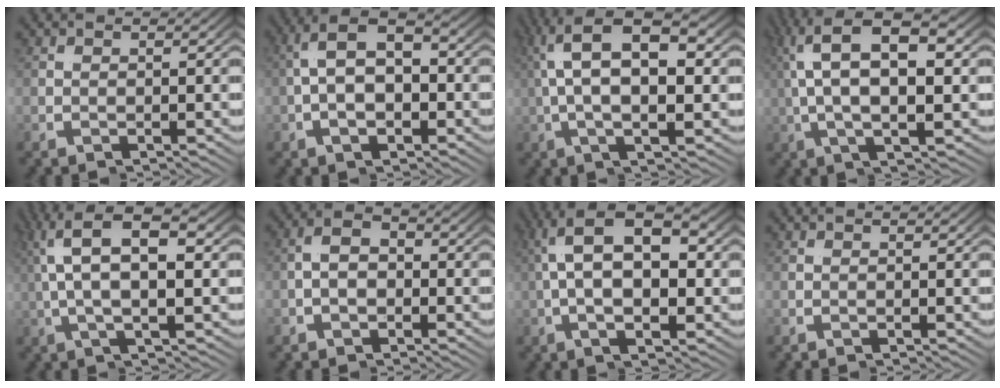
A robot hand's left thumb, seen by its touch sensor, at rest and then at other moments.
{"total": 7.7, "force": [0.3, 4.8, 6.0], "torque": [-0.099, 0.002, -0.005]}
{"total": 8.2, "force": [2.6, 1.5, 7.6], "torque": [-0.131, 0.028, 0.025]}
{"total": 7.5, "force": [3.6, 0.5, 6.6], "torque": [-0.110, 0.039, 0.038]}
{"total": 7.0, "force": [3.3, 0.4, 6.1], "torque": [-0.114, 0.029, 0.041]}
{"total": 3.9, "force": [-0.7, 3.0, 2.3], "torque": [-0.031, 0.001, -0.020]}
{"total": 7.6, "force": [1.2, 2.4, 7.1], "torque": [-0.113, 0.013, 0.010]}
{"total": 0.0}